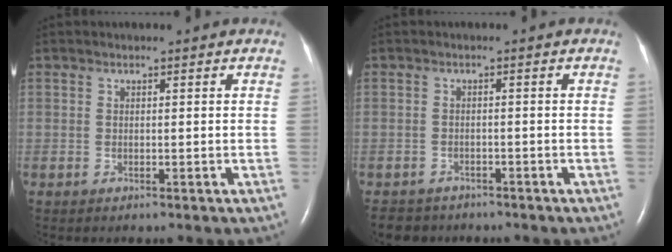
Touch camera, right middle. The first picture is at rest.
{"total": 4.0, "force": [-3.5, 2.0, -0.1], "torque": [-0.002, -0.002, -0.056]}